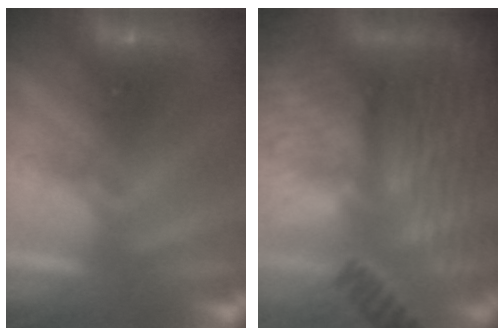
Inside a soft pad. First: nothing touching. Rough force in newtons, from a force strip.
{"total": 8.7}